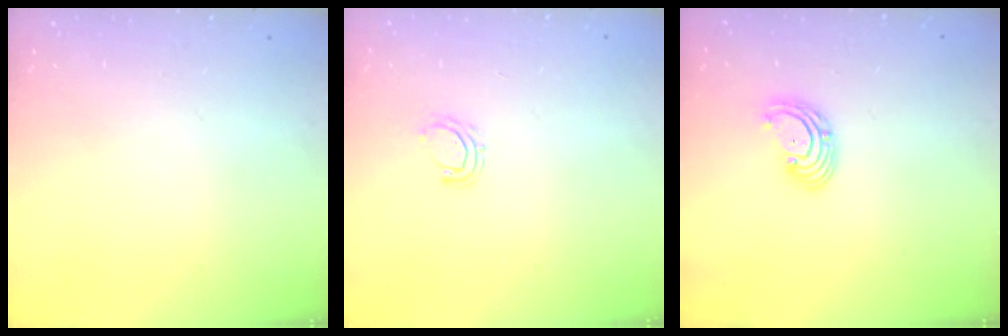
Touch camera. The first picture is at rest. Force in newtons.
{"total": 4.4, "press": 4.2, "slide": 1.0}
{"total": 3.9, "press": 3.9, "slide": 0.3}